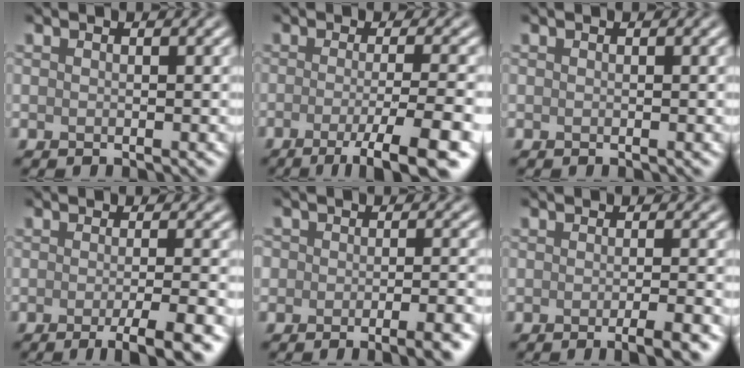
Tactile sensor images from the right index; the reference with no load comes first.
{"total": 7.2, "force": [-3.5, 1.3, 6.2], "torque": [-0.084, -0.005, -0.058]}
{"total": 0.0}
{"total": 5.0, "force": [-2.3, 1.0, 4.3], "torque": [-0.054, -0.004, -0.036]}
{"total": 4.8, "force": [-3.0, 1.8, 3.3], "torque": [-0.030, 0.007, -0.030]}
{"total": 3.6, "force": [-1.8, 0.8, 3.0], "torque": [-0.034, -0.003, -0.029]}